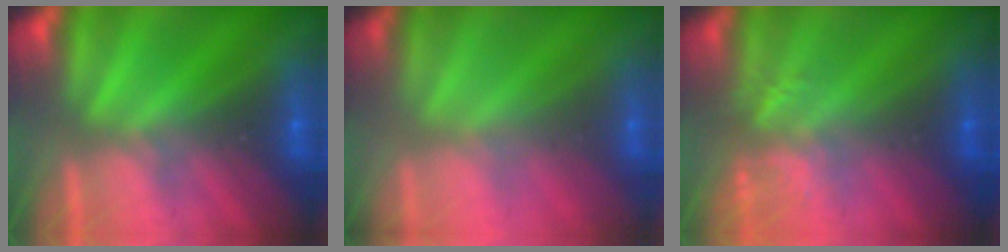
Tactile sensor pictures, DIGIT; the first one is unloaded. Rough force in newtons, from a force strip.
{"total": 1.6}
{"total": 3.8}